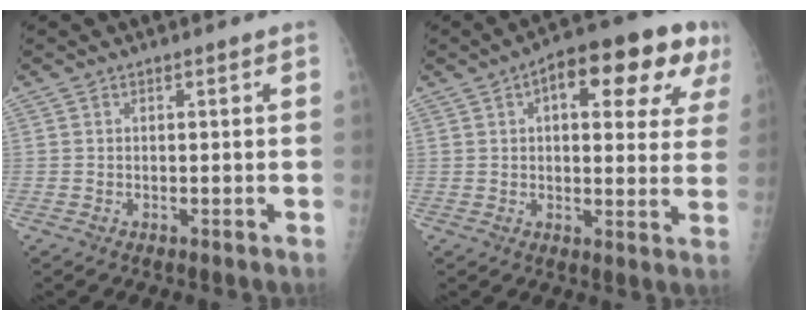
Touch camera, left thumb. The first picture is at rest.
{"total": 17.4, "force": [7.2, 7.2, 14.1], "torque": [-0.156, 0.013, 0.086]}